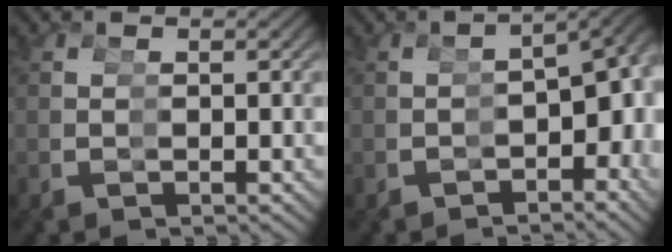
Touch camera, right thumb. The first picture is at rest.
{"total": 7.3, "force": [-0.8, 4.5, 5.7], "torque": [-0.063, 0.001, -0.017]}